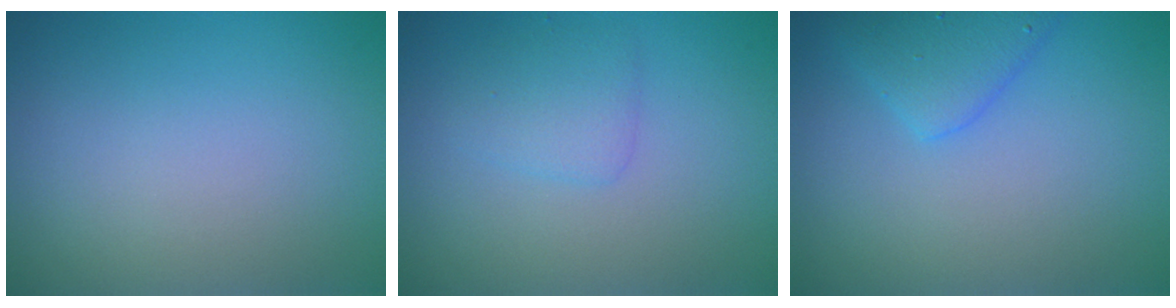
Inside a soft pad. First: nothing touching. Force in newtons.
{"total": 1.9, "press": 1.9, "slide": 0.1}
{"total": 3.0, "press": 3.0, "slide": 0.1}